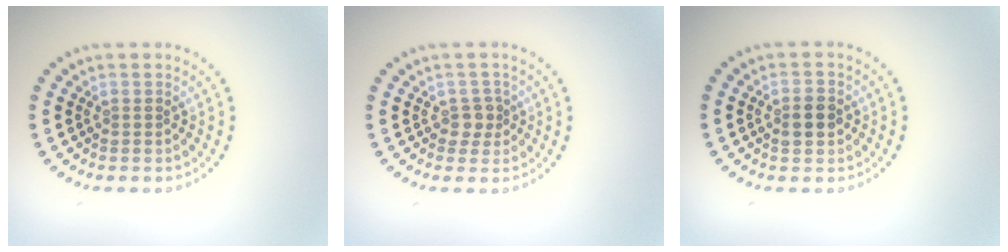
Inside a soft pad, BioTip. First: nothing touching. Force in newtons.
{"total": 1.5, "press": 1.3, "slide": 0.7}
{"total": 2.6, "press": 2.6, "slide": 0.1}